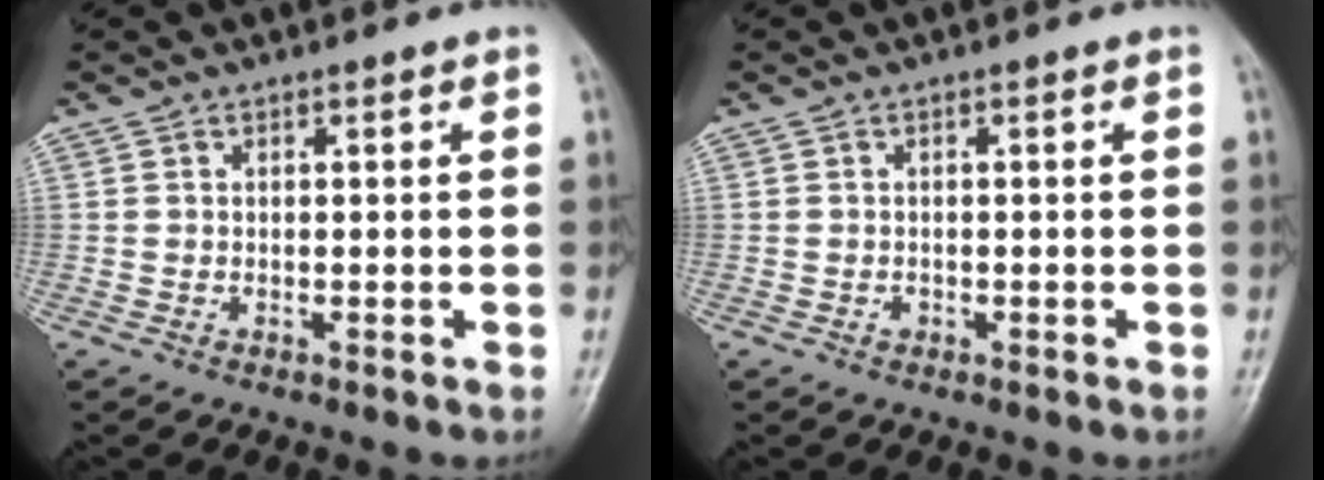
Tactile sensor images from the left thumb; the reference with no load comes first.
{"total": 0.9, "force": [-0.5, 0.7, 0.4], "torque": [-0.002, 0.005, -0.007]}